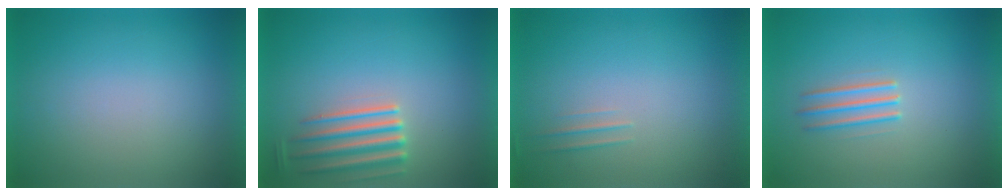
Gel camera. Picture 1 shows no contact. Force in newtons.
{"total": 4.3}
{"total": 1.7}
{"total": 2.3}